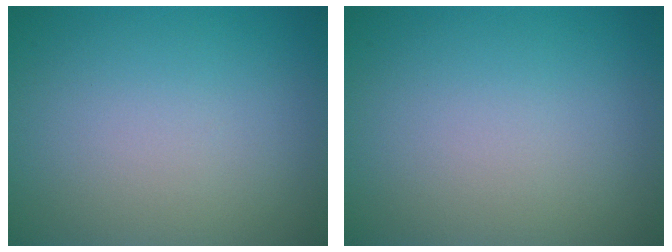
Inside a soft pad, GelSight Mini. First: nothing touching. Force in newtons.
{"total": 0.0}